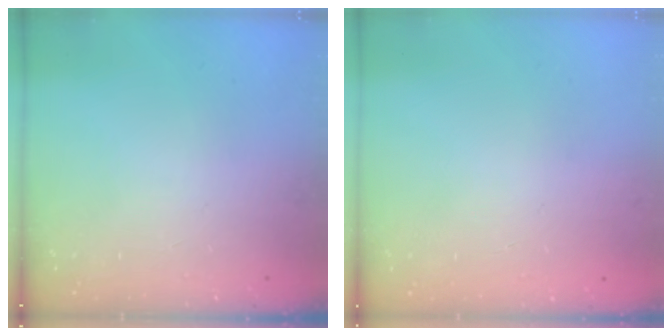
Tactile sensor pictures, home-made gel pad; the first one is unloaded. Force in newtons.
{"total": 0.0}